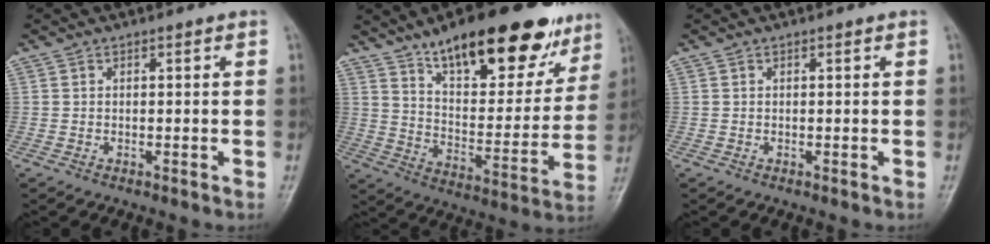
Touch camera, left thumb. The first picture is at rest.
{"total": 25.2, "force": [16.5, 9.4, 16.5], "torque": [-0.191, -0.056, 0.255]}
{"total": 0.0}